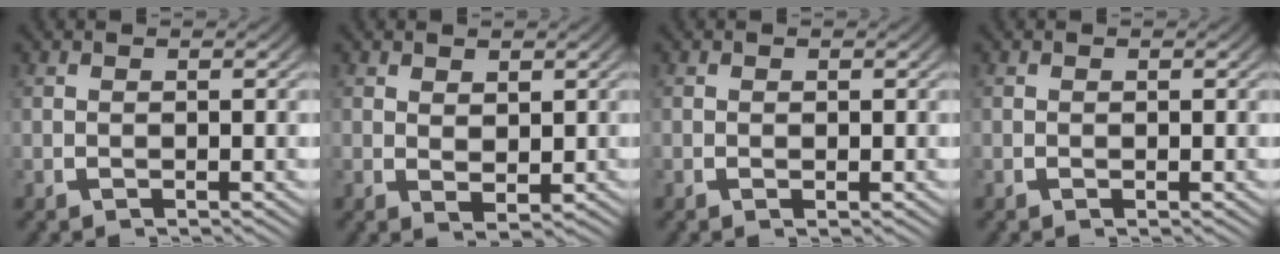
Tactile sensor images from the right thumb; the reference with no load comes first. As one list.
[{"total": 1.9, "force": [0.8, 1.3, 1.2], "torque": [-0.016, -0.013, 0.023]}, {"total": 0.5, "force": [0.1, 0.4, 0.3], "torque": [0.000, 0.000, -0.001]}, {"total": 0.0}]